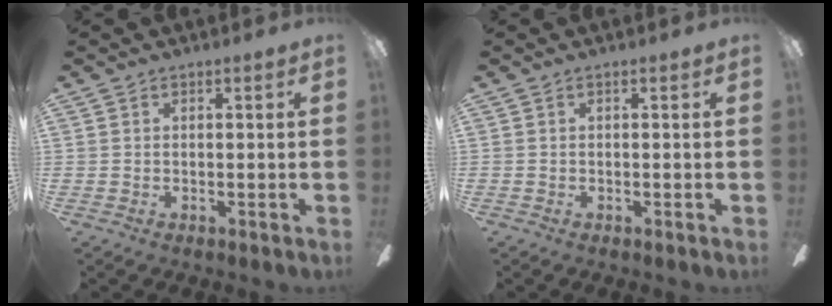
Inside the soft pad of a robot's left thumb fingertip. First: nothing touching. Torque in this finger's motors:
{"motor_torque": [0.00, 0.00, 0.03, 0.05, 0.00]}